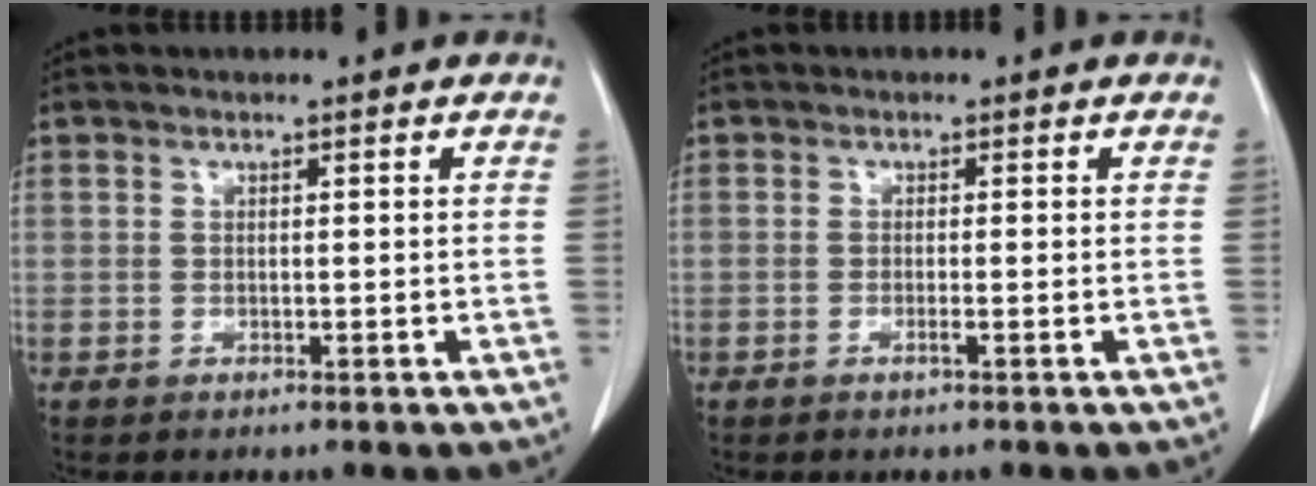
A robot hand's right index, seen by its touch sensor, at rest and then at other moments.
{"total": 0.7, "force": [-0.4, -0.1, 0.6], "torque": [-0.011, 0.001, -0.005]}